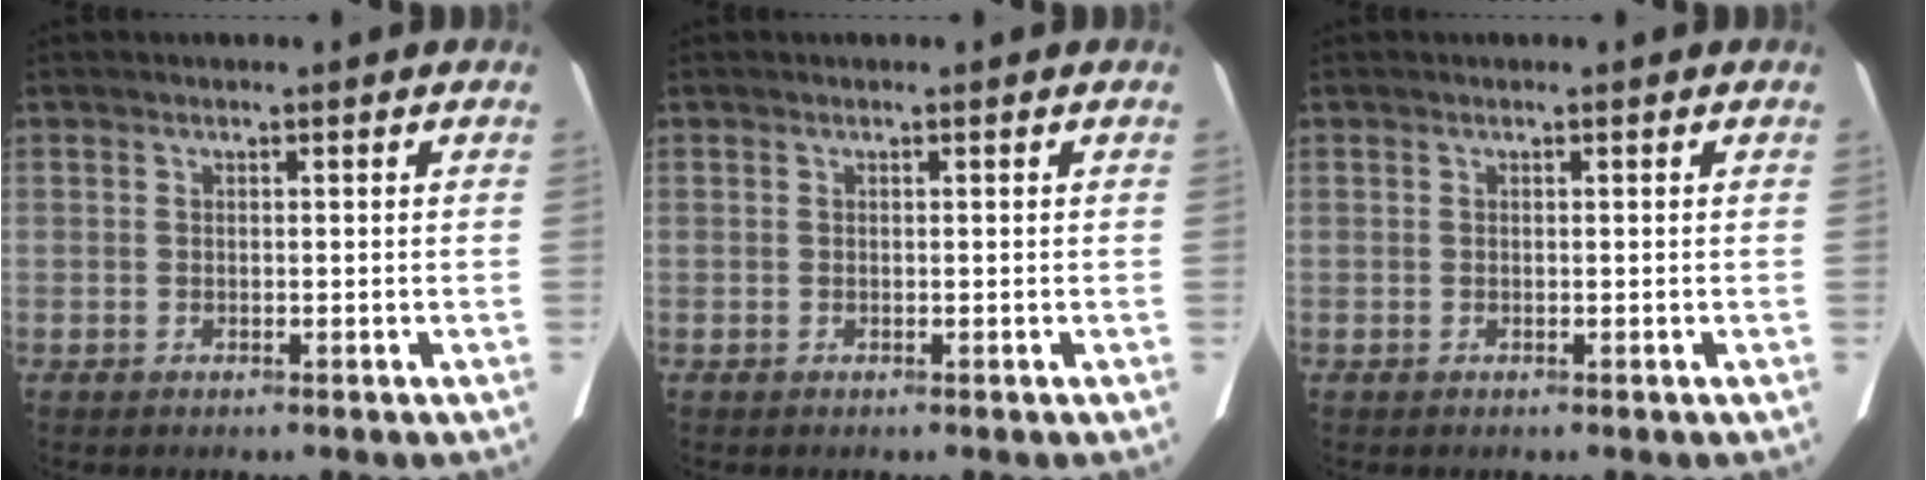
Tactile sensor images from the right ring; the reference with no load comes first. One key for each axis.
{"total": 0.0}
{"total": 0.0}